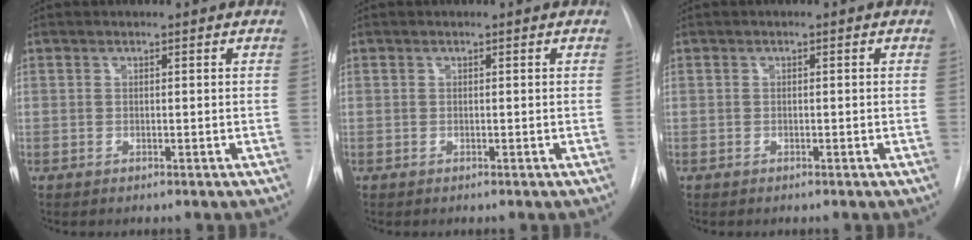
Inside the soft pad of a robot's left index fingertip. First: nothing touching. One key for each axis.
{"total": 0.0}
{"total": 0.0}